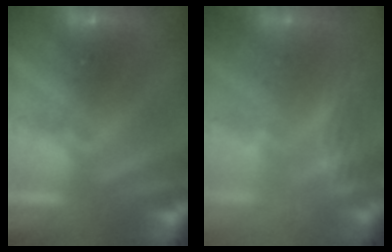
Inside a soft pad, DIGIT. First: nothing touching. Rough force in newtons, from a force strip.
{"total": 2.8}